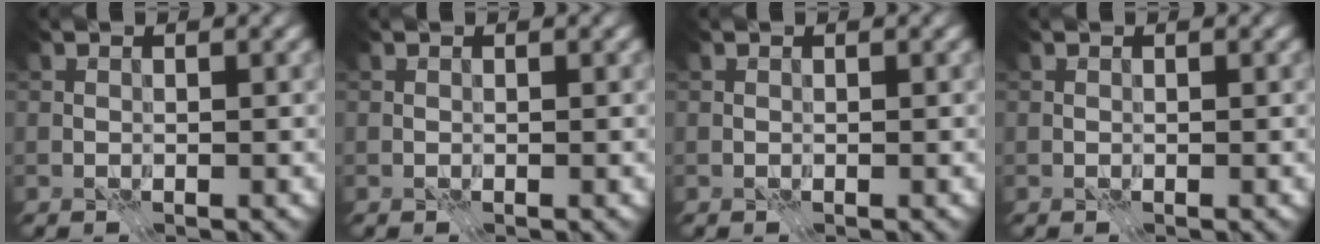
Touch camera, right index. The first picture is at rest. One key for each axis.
{"total": 0.0}
{"total": 0.0}
{"total": 0.0}